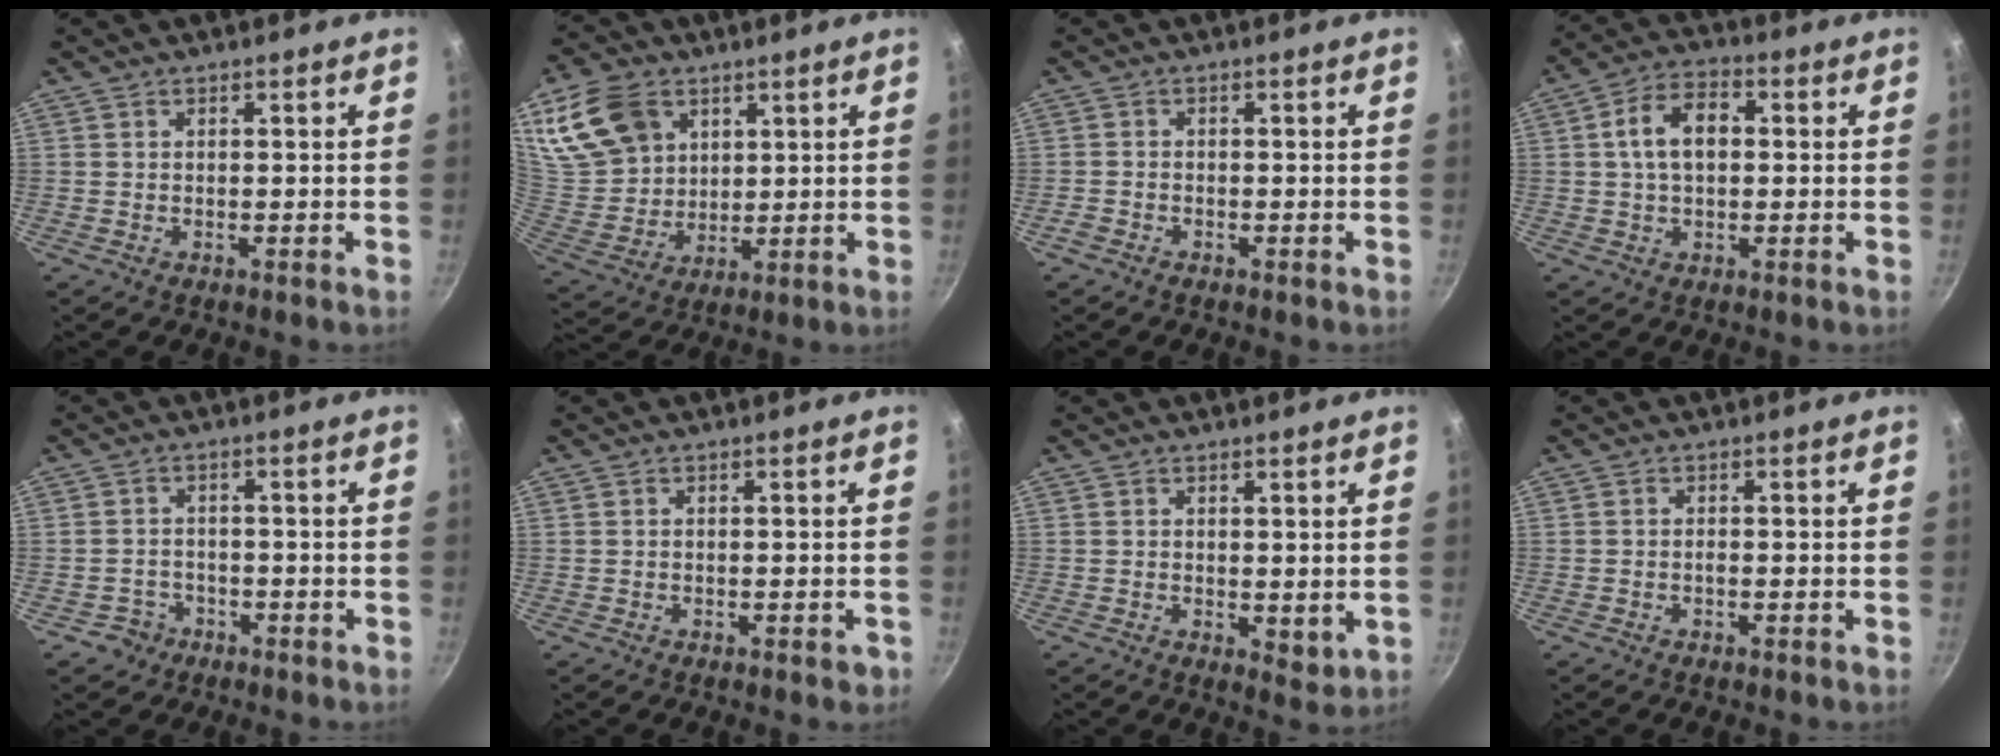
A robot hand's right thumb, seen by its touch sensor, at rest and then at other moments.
{"total": 16.5, "force": [7.3, 12.2, 8.3], "torque": [-0.152, -0.020, 0.155]}
{"total": 1.4, "force": [-1.2, 0.7, 0.5], "torque": [-0.020, 0.009, -0.027]}
{"total": 9.0, "force": [1.0, 5.7, 6.8], "torque": [-0.101, 0.021, 0.008]}
{"total": 3.4, "force": [-1.8, 2.8, 0.4], "torque": [0.005, 0.023, -0.027]}
{"total": 1.3, "force": [-0.6, 0.6, 1.0], "torque": [-0.011, 0.004, -0.004]}
{"total": 3.3, "force": [0.9, 1.8, 2.7], "torque": [-0.036, -0.012, 0.016]}
{"total": 0.6, "force": [-0.3, 0.3, 0.5], "torque": [-0.007, 0.004, -0.008]}